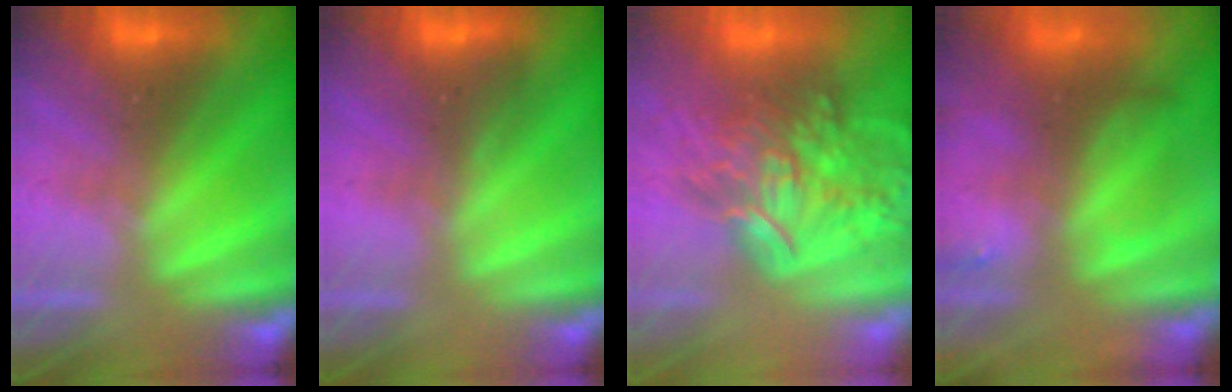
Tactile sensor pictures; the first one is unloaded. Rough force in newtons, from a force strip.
{"total": 2.9}
{"total": 6.5}
{"total": 6.1}